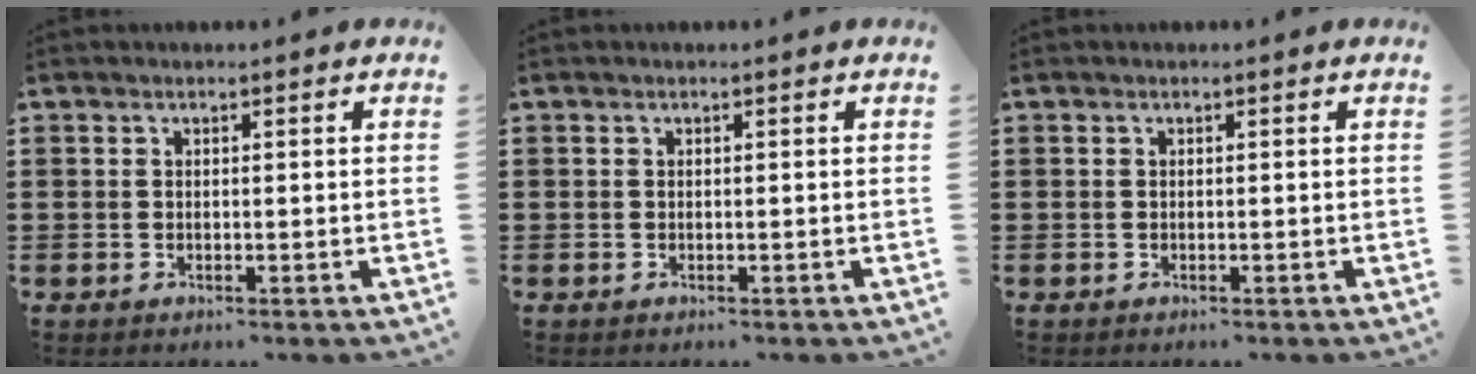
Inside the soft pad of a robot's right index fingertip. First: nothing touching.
{"total": 0.0}
{"total": 0.0}